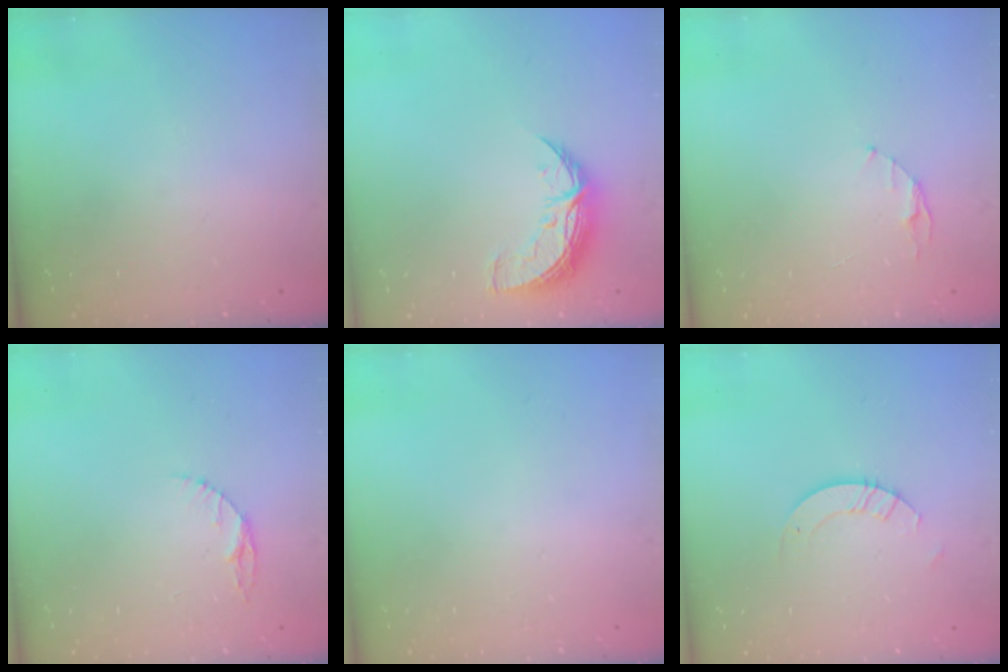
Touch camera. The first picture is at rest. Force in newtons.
{"total": 8.9, "press": 8.9, "slide": 0.6}
{"total": 3.9, "press": 3.9, "slide": 0.5}
{"total": 4.7, "press": 4.7, "slide": 0.6}
{"total": 0.0}
{"total": 2.6, "press": 2.6, "slide": 0.2}